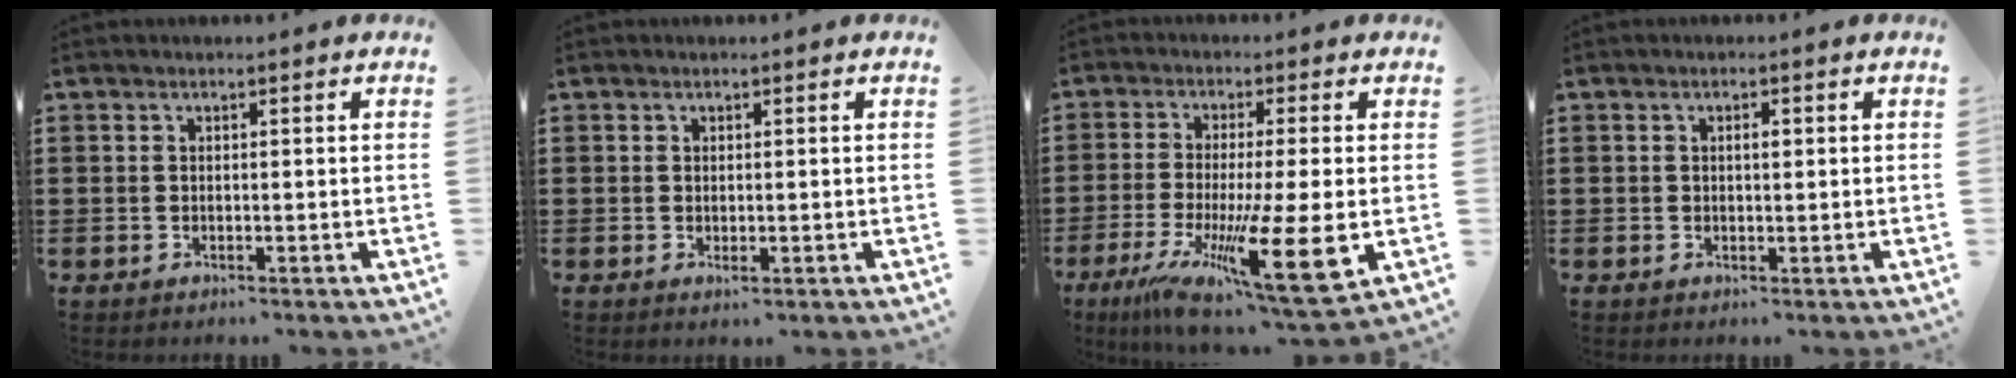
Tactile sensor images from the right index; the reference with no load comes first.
{"total": 0.7, "force": [0.1, 0.2, 0.6], "torque": [-0.013, 0.001, 0.002]}
{"total": 15.4, "force": [-4.7, 2.4, 14.4], "torque": [-0.265, -0.017, -0.069]}
{"total": 1.3, "force": [0.2, 0.5, 1.1], "torque": [-0.023, 0.003, 0.003]}